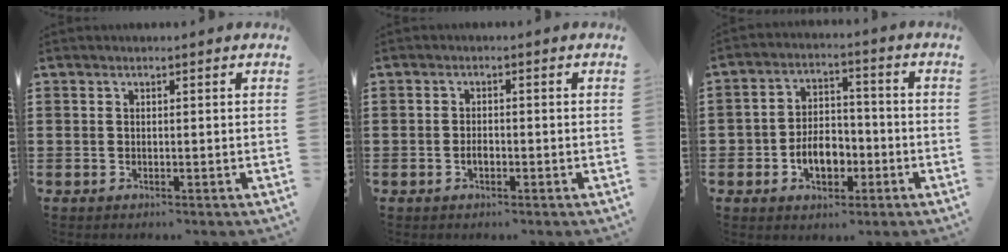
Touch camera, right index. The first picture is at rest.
{"total": 1.6, "force": [-0.6, 0.8, 1.2], "torque": [-0.025, 0.000, -0.011]}
{"total": 6.4, "force": [-2.3, 4.3, 4.0], "torque": [-0.063, 0.004, -0.046]}